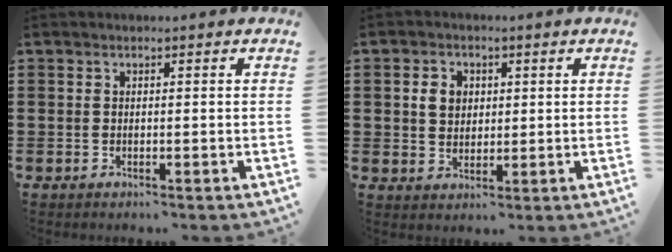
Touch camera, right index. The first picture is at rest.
{"total": 3.5, "force": [0.8, 2.9, 1.8], "torque": [-0.046, 0.012, 0.012]}